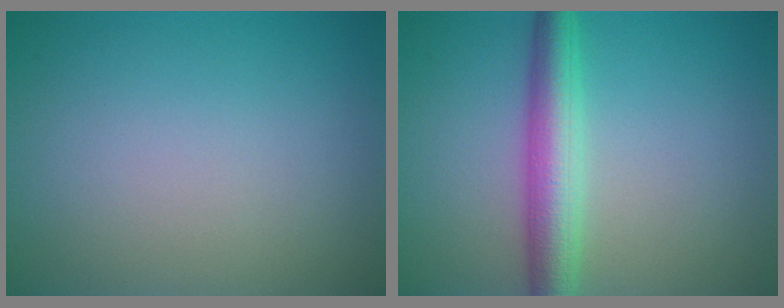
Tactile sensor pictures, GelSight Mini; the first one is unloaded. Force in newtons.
{"total": 4.9, "press": 4.9, "slide": 0.1}